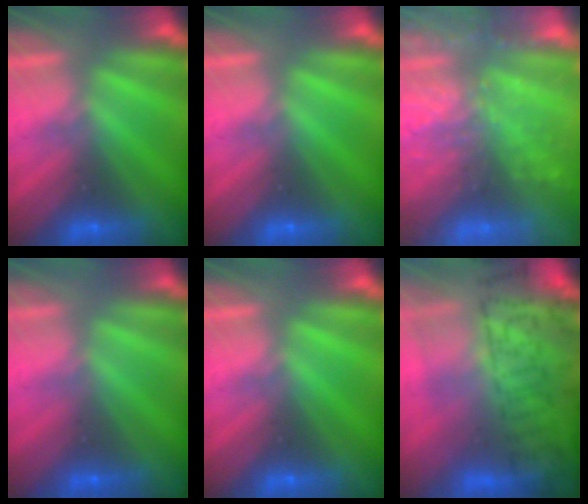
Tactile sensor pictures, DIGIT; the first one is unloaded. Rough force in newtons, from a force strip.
{"total": 0.0}
{"total": 9.1}
{"total": 2.6}
{"total": 0.0}
{"total": 7.0}